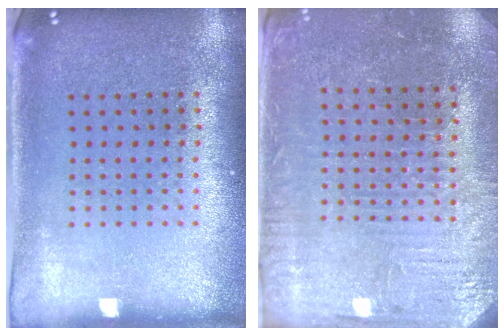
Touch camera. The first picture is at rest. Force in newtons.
{"total": 3.2, "press": 3.1, "slide": 0.5}